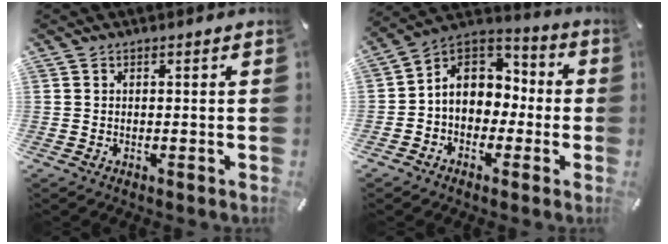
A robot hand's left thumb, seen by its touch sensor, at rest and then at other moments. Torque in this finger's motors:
{"motor_torque": [0.71, 1.34, 0.73, 0.60, 0.35]}